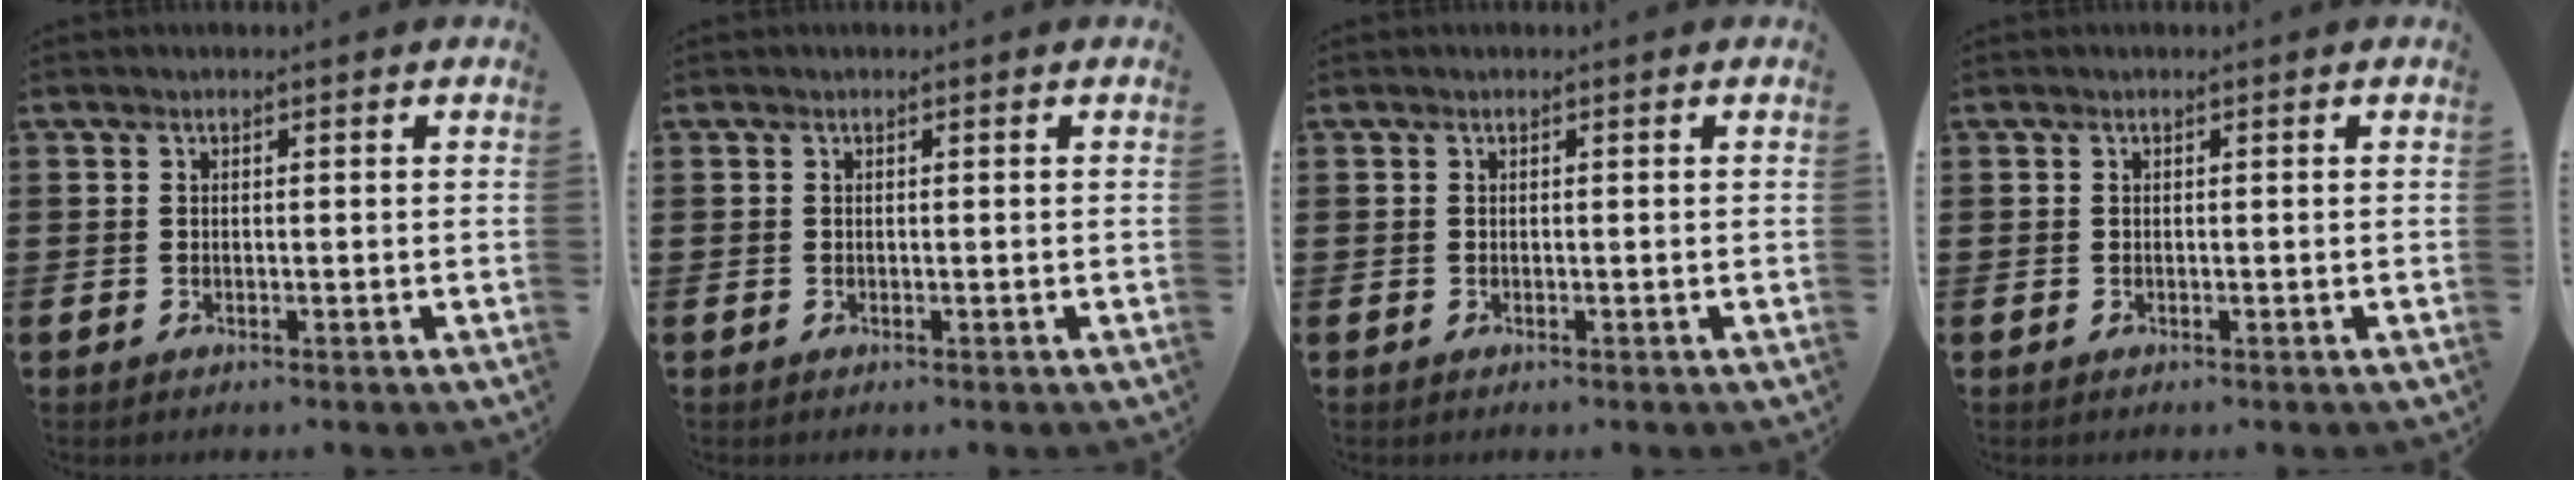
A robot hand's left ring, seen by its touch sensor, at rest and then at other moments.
{"total": 0.0}
{"total": 0.0}
{"total": 0.0}